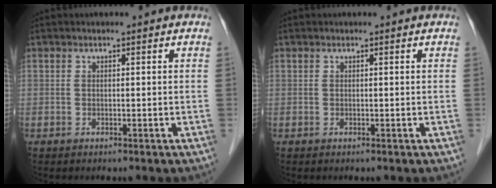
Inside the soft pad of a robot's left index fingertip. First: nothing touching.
{"total": 0.0}